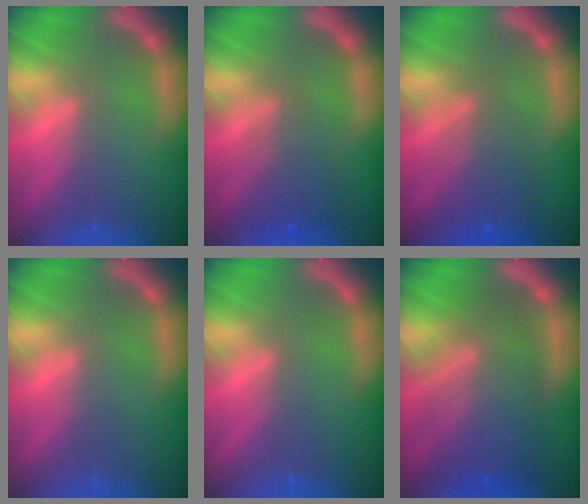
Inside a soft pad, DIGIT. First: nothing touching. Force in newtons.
{"total": 3.4}
{"total": 4.5}
{"total": 0.0}
{"total": 0.0}
{"total": 9.1}